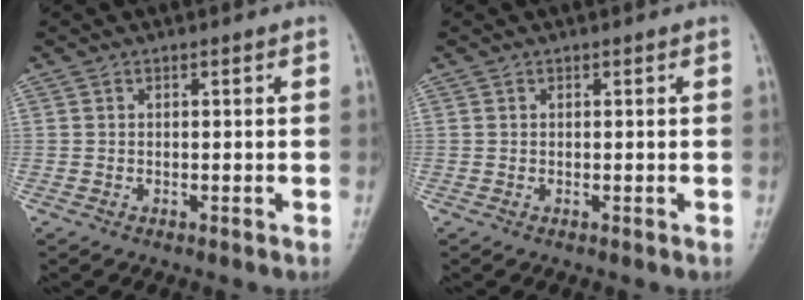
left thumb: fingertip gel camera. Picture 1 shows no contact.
{"total": 0.0}